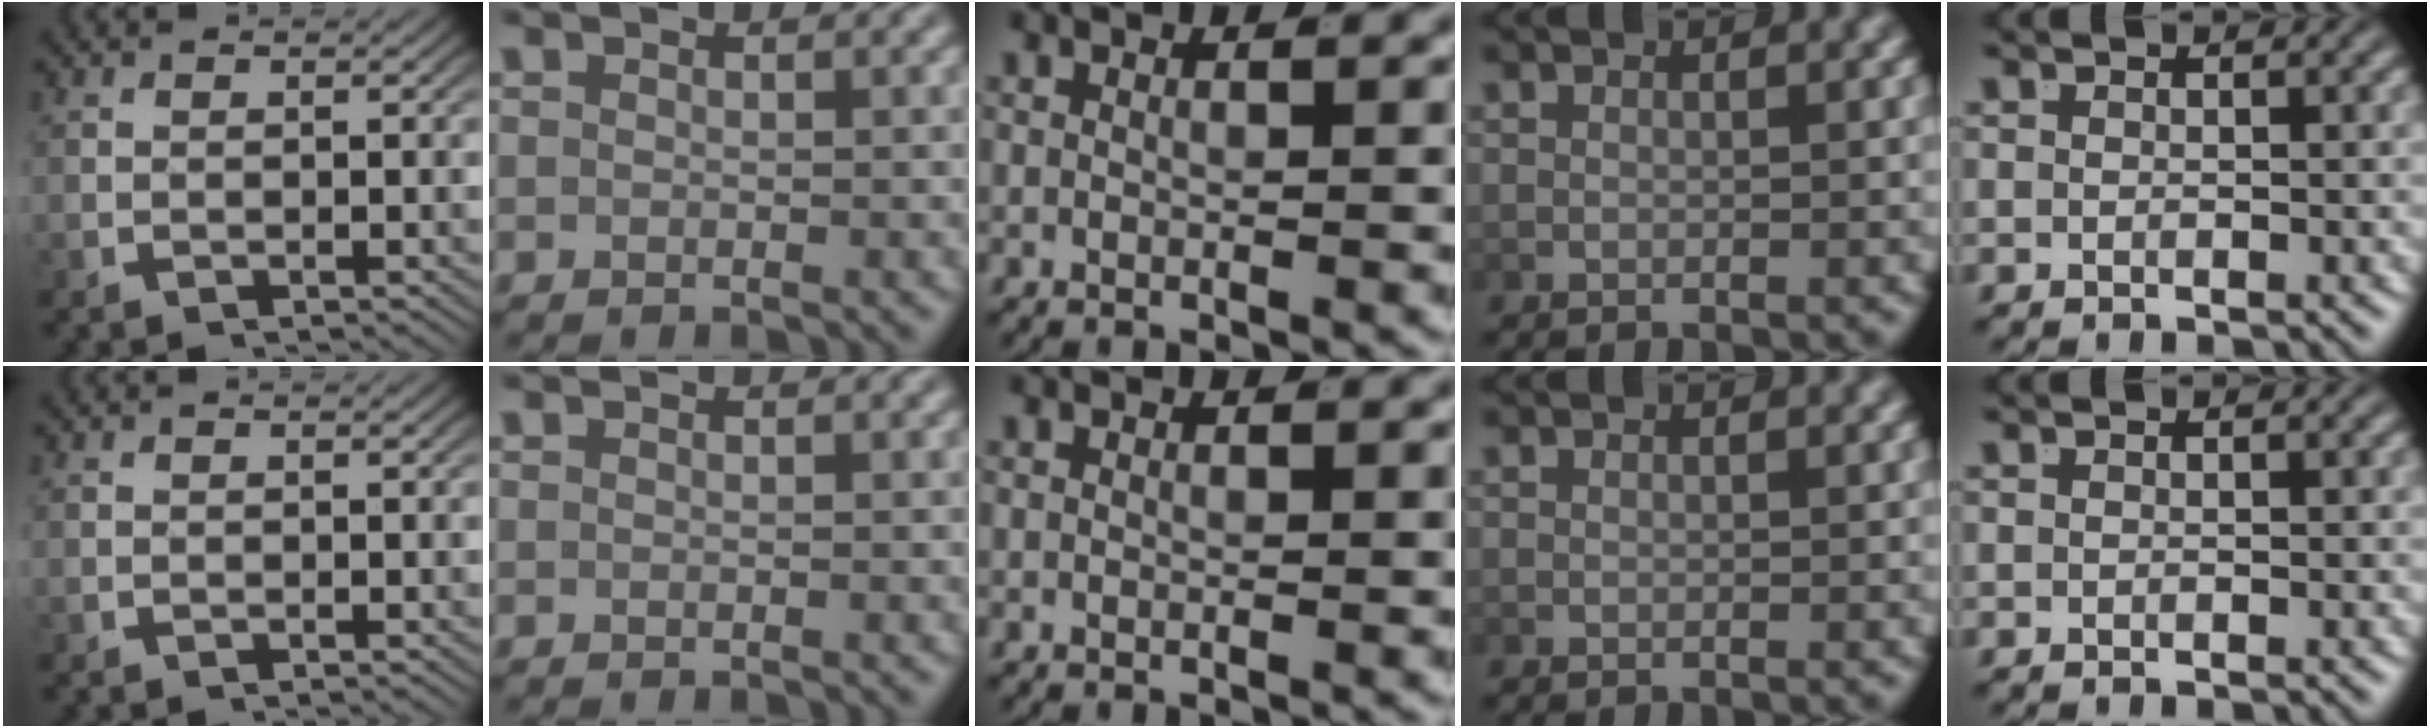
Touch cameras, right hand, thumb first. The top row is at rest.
{}